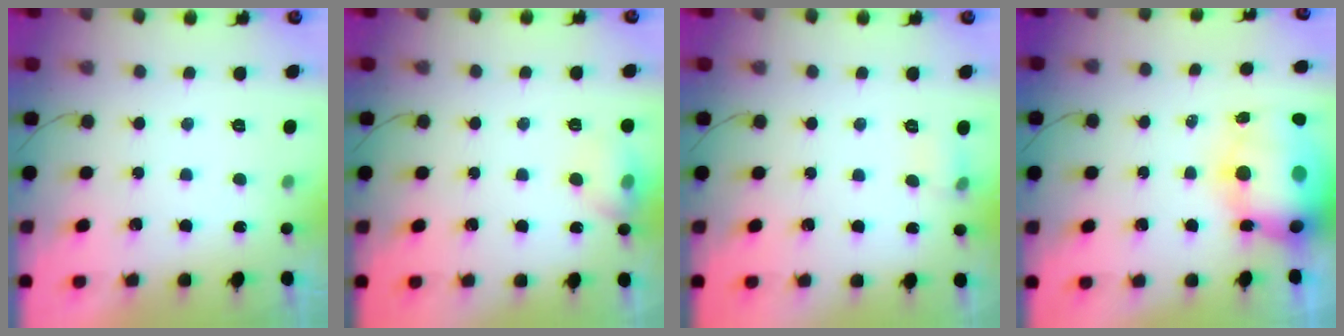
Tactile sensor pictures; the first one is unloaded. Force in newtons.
{"total": 9.2, "press": 9.1, "slide": 1.4}
{"total": 5.5, "press": 5.3, "slide": 1.3}
{"total": 17.1, "press": 16.6, "slide": 4.3}